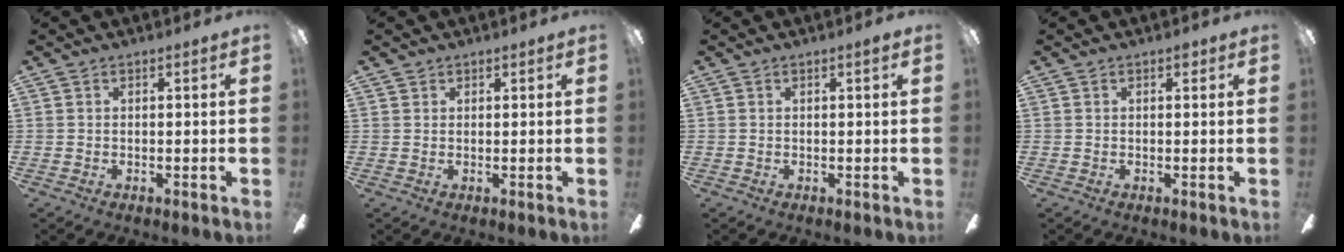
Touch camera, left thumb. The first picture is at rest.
{"total": 1.1, "force": [0.8, 0.6, -0.1], "torque": [0.003, 0.000, 0.016]}
{"total": 0.8, "force": [0.3, 0.1, 0.7], "torque": [-0.014, 0.002, 0.005]}
{"total": 1.0, "force": [0.5, 0.6, 0.6], "torque": [-0.004, 0.000, 0.007]}